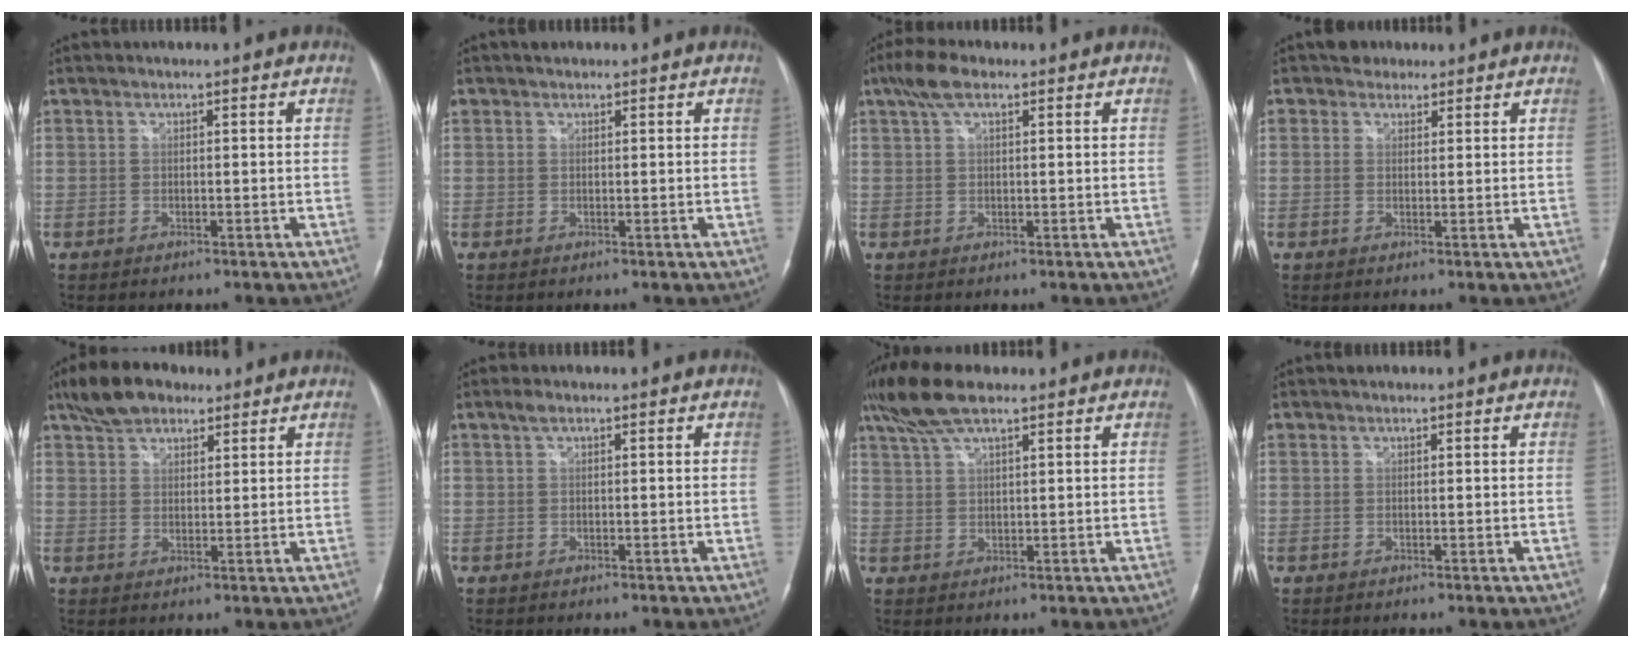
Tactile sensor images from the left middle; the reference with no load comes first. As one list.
[{"total": 1.3, "force": [1.0, 0.8, 0.3], "torque": [-0.009, 0.016, 0.017]}, {"total": 5.1, "force": [3.1, 1.7, 3.7], "torque": [-0.086, 0.028, 0.059]}, {"total": 2.5, "force": [1.8, 1.8, 0.1], "torque": [0.001, 0.010, 0.024]}, {"total": 7.6, "force": [5.6, 3.7, 3.5], "torque": [-0.068, 0.022, 0.101]}, {"total": 1.0, "force": [0.6, 0.3, 0.7], "torque": [-0.016, 0.013, 0.011]}, {"total": 7.7, "force": [5.9, 1.7, 4.7], "torque": [-0.104, 0.028, 0.111]}, {"total": 0.9, "force": [0.6, 0.5, 0.2], "torque": [-0.006, 0.013, 0.011]}]